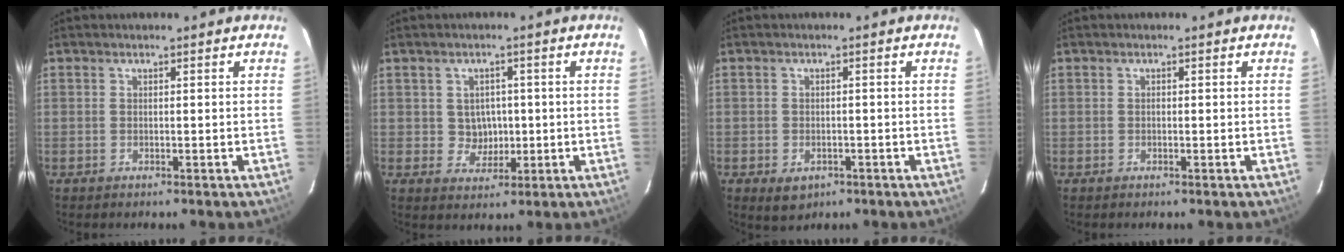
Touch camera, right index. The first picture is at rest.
{"total": 4.3, "force": [0.1, 4.1, 1.1], "torque": [-0.021, 0.010, 0.011]}
{"total": 4.2, "force": [-1.9, 3.0, 2.2], "torque": [-0.043, -0.007, -0.019]}
{"total": 0.0}